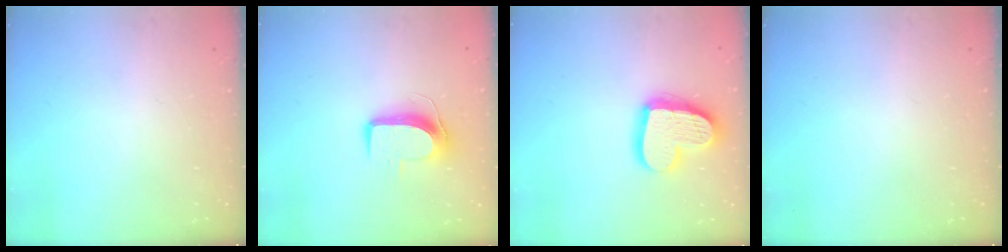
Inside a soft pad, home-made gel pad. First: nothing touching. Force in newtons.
{"total": 9.4, "press": 9.4, "slide": 0.3}
{"total": 16.9, "press": 16.9, "slide": 1.6}
{"total": 0.0}